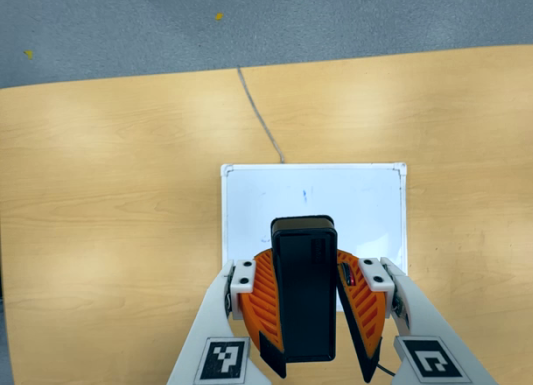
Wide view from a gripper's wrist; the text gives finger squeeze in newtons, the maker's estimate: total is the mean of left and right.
{"total": 9.3, "left": 9.5, "right": 9.1}